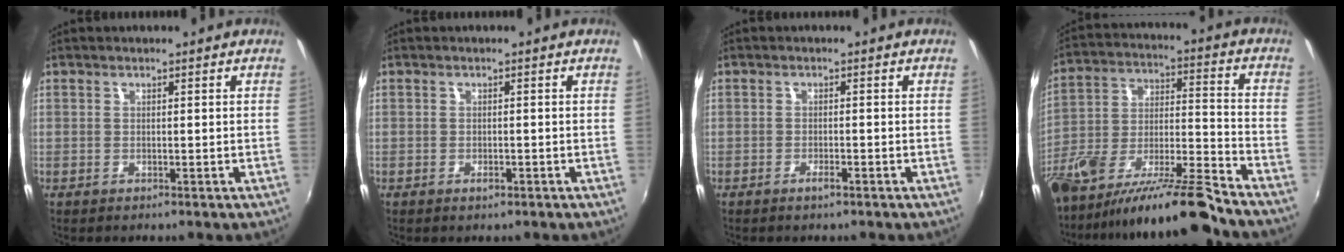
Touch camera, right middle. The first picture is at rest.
{"total": 1.1, "force": [-0.7, 0.6, 0.6], "torque": [-0.010, -0.002, -0.012]}
{"total": 1.4, "force": [-1.1, 0.4, 0.9], "torque": [-0.018, -0.001, -0.021]}
{"total": 17.8, "force": [-13.3, 1.6, 11.7], "torque": [-0.213, -0.031, -0.233]}